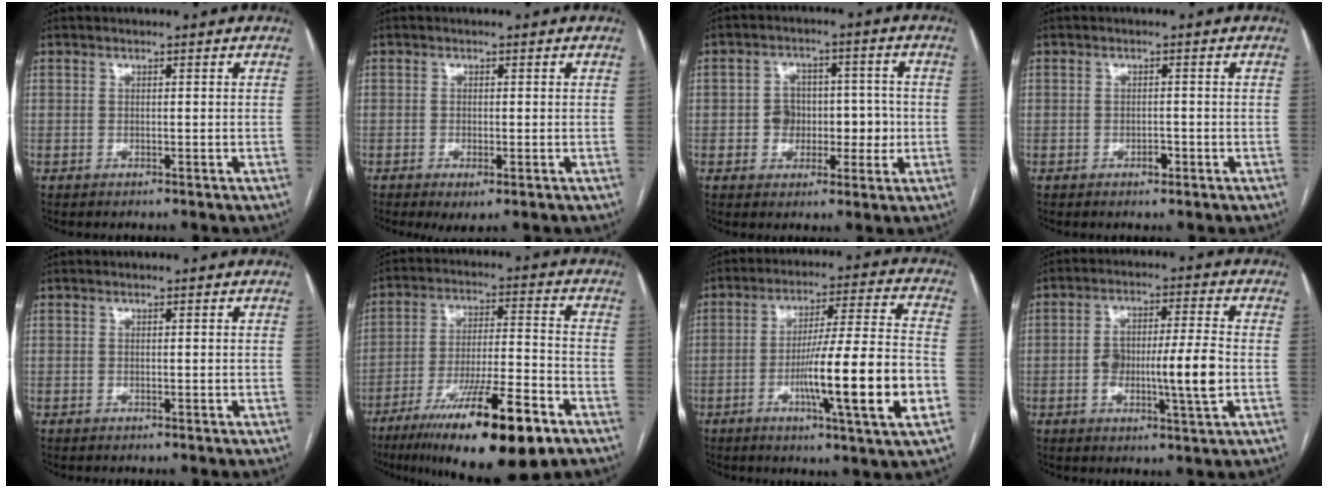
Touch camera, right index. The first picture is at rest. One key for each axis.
{"total": 2.4, "fx": -1.1, "fy": 0.8, "fz": 2.1, "tx": -0.030, "ty": -0.003, "tz": -0.011}
{"total": 6.6, "fx": -0.9, "fy": 5.3, "fz": 3.7, "tx": -0.041, "ty": 0.029, "tz": -0.011}
{"total": 1.5, "fx": -0.8, "fy": 0.8, "fz": 1.0, "tx": -0.014, "ty": 0.002, "tz": -0.010}
{"total": 0.0}
{"total": 19.5, "fx": -12.0, "fy": 2.5, "fz": 15.2, "tx": -0.233, "ty": -0.030, "tz": -0.198}
{"total": 17.1, "fx": -4.9, "fy": -0.3, "fz": 16.4, "tx": -0.262, "ty": -0.007, "tz": -0.079}
{"total": 10.0, "fx": -1.7, "fy": 1.3, "fz": 9.8, "tx": -0.172, "ty": 0.007, "tz": -0.029}